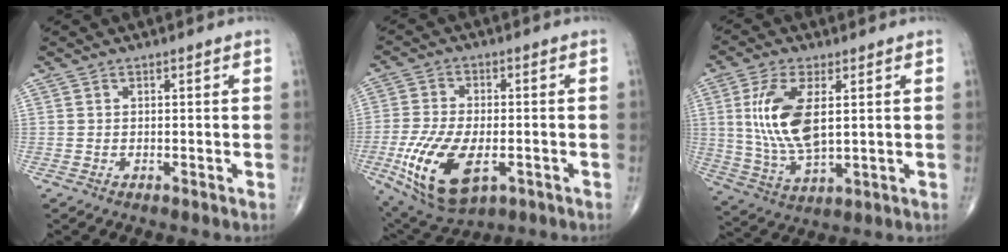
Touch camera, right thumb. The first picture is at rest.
{"total": 15.5, "force": [-5.0, 7.9, 12.4], "torque": [-0.245, -0.001, -0.074]}
{"total": 12.8, "force": [2.4, 5.7, 11.3], "torque": [-0.235, -0.014, 0.056]}